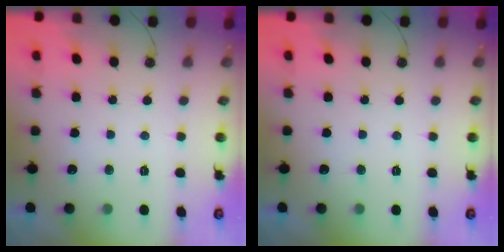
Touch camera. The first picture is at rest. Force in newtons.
{"total": 0.0}